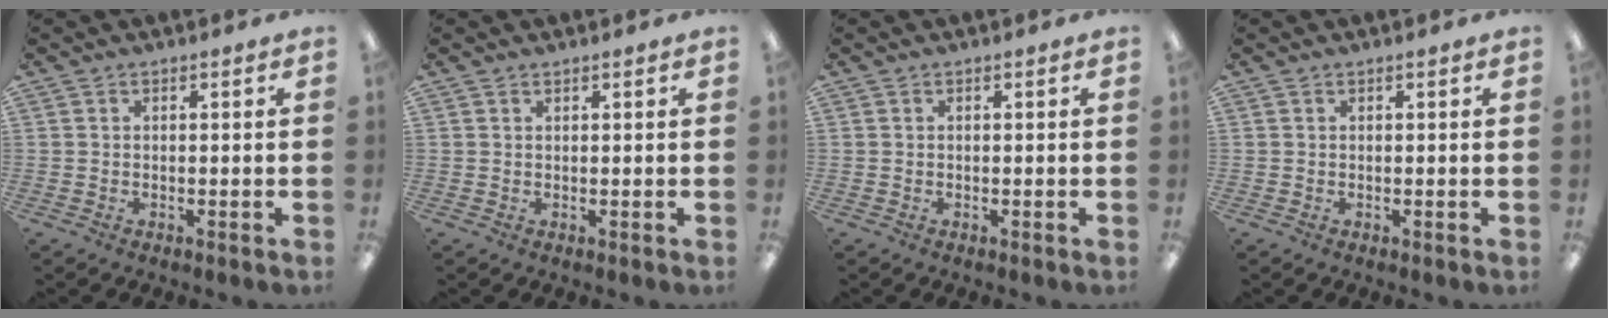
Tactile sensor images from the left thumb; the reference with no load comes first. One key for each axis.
{"total": 0.5, "fx": 0.5, "fy": 0.1, "fz": 0.1, "tx": -0.002, "ty": 0.000, "tz": 0.009}
{"total": 0.0}
{"total": 0.0}